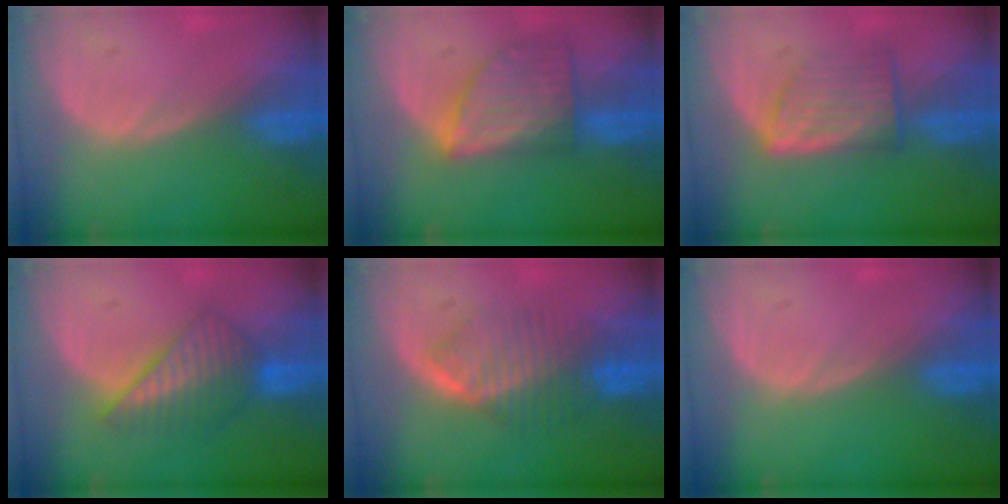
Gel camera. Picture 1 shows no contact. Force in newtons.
{"total": 7.8, "press": 7.1, "slide": 3.3}
{"total": 6.3, "press": 5.9, "slide": 2.1}
{"total": 6.4, "press": 6.3, "slide": 0.7}
{"total": 6.5, "press": 6.5, "slide": 0.9}
{"total": 0.0}